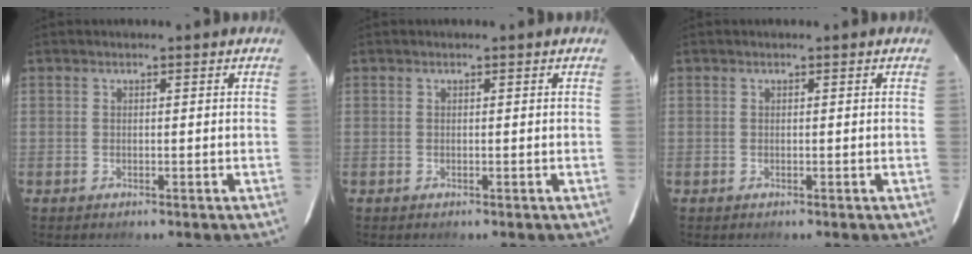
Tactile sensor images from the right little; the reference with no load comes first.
{"total": 0.0}
{"total": 0.0}